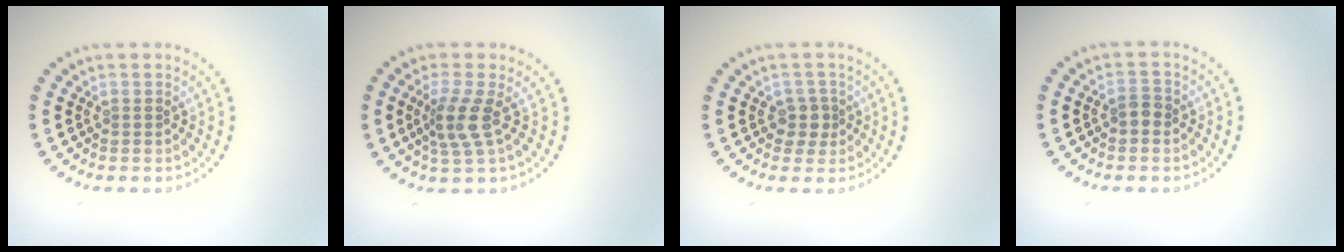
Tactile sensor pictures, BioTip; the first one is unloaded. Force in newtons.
{"total": 2.8, "press": 2.1, "slide": 1.8}
{"total": 1.7, "press": 1.4, "slide": 1.0}
{"total": 1.3, "press": 1.2, "slide": 0.4}